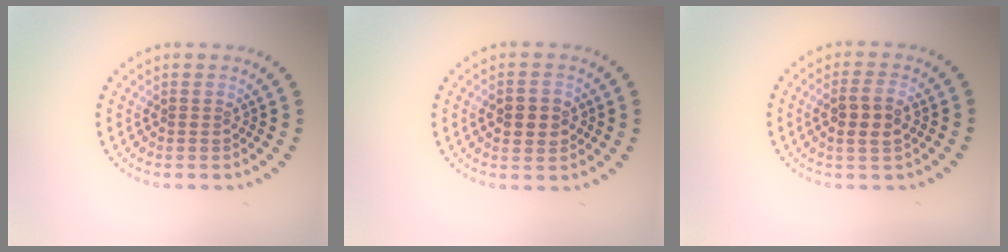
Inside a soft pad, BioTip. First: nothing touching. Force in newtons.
{"total": 2.9, "press": 2.9, "slide": 0.1}
{"total": 2.7, "press": 2.6, "slide": 0.7}